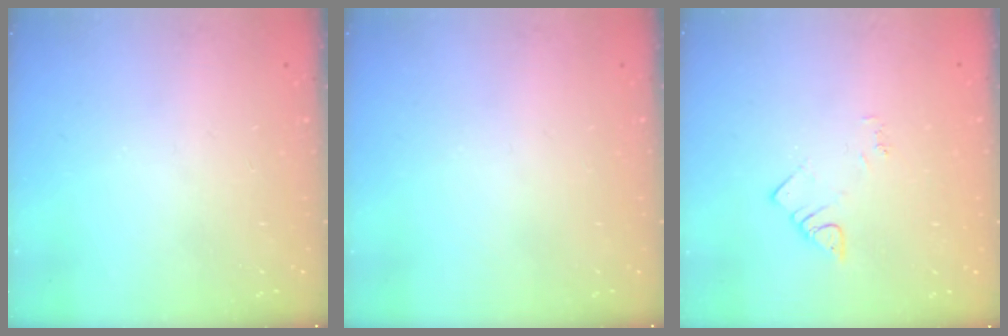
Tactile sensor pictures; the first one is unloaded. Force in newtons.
{"total": 0.0}
{"total": 3.0, "press": 2.9, "slide": 0.5}